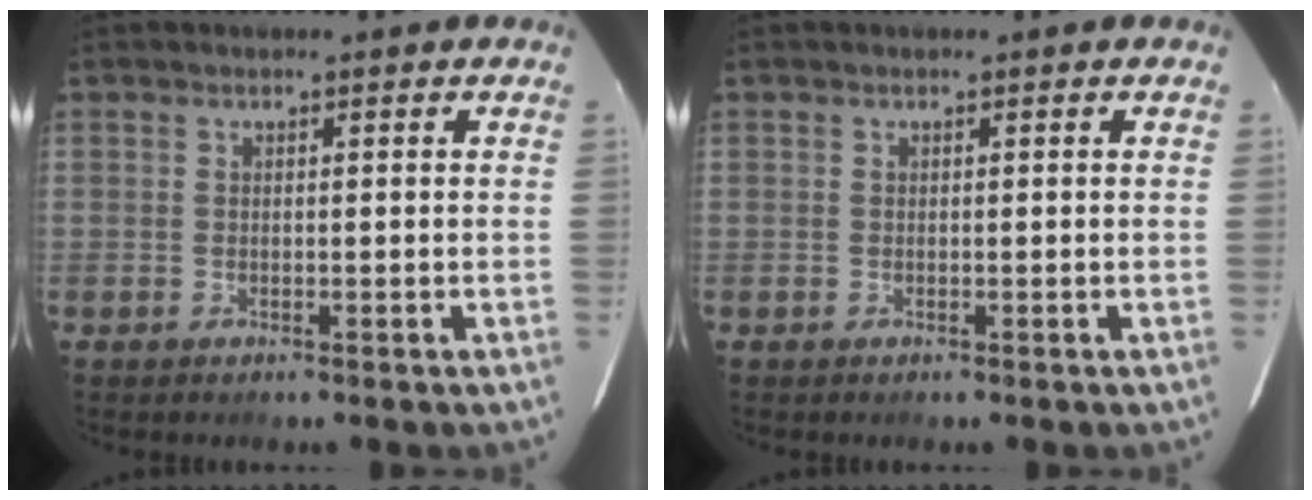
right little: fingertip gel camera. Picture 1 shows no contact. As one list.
[{"total": 0.0}]